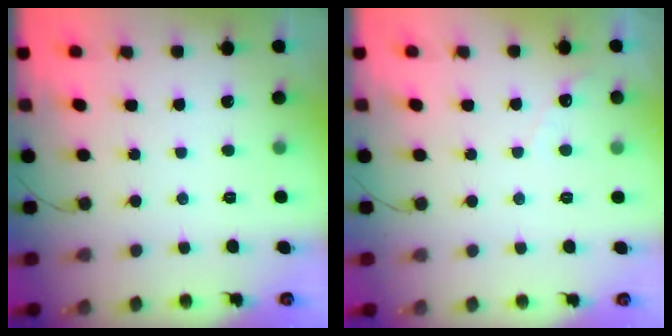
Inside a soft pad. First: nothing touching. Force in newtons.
{"total": 2.8, "press": 2.8, "slide": 0.1}